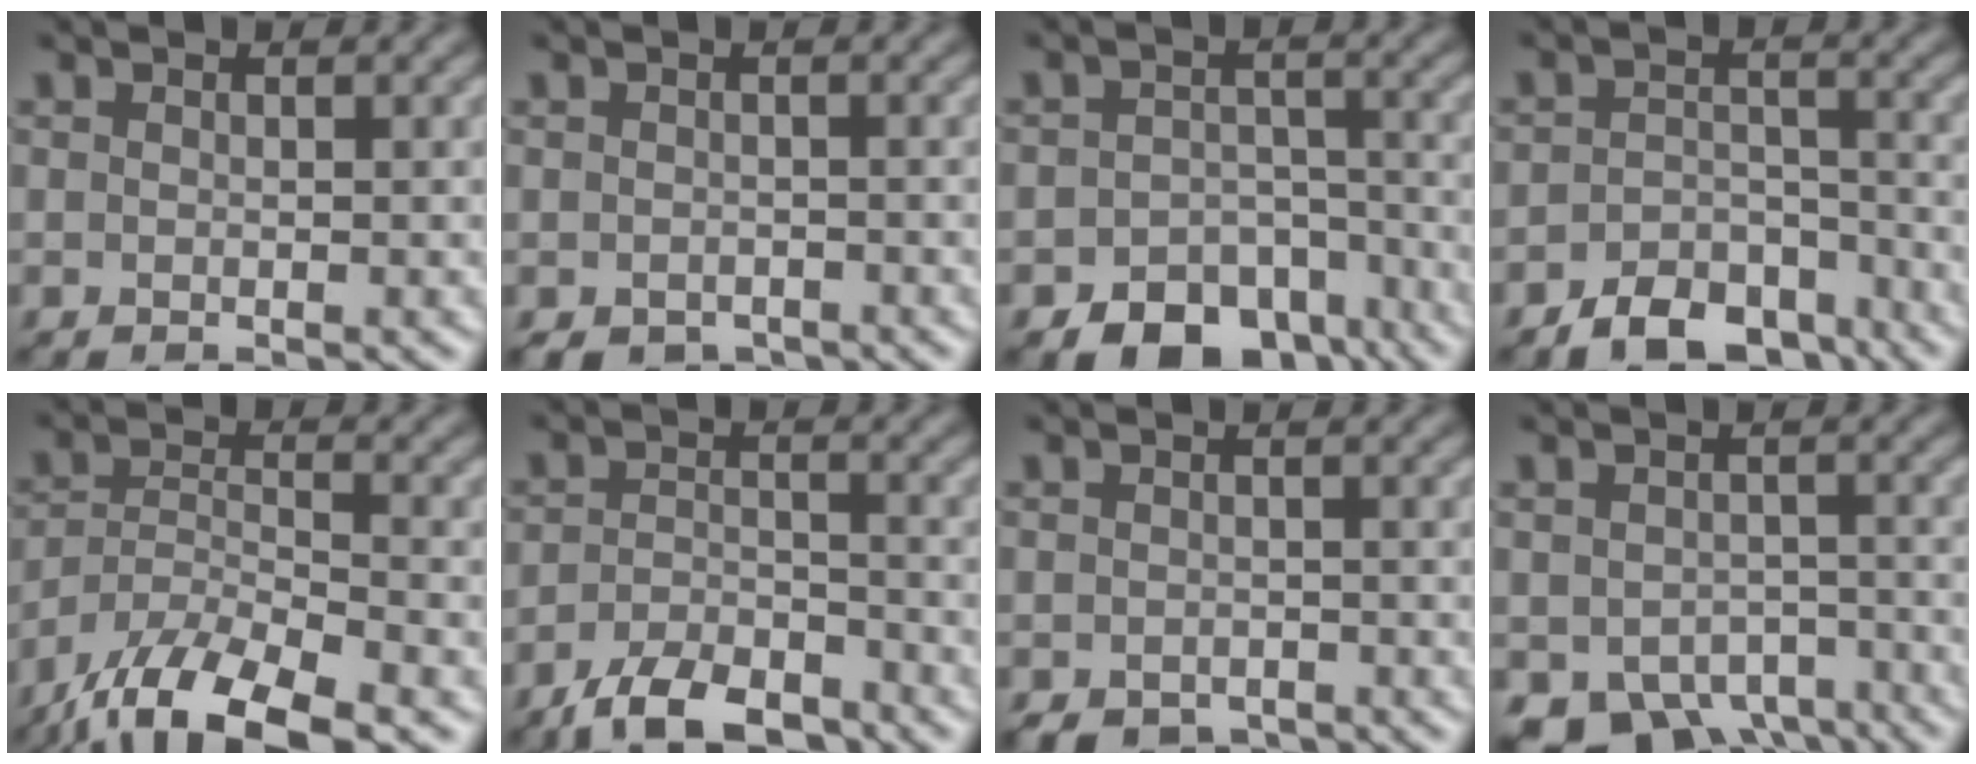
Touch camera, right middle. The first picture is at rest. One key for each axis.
{"total": 1.4, "fx": -1.0, "fy": 0.9, "fz": 0.4, "tx": -0.010, "ty": -0.008, "tz": -0.013}
{"total": 7.6, "fx": -5.5, "fy": 4.3, "fz": 2.9, "tx": -0.036, "ty": -0.015, "tz": -0.086}
{"total": 5.6, "fx": -4.4, "fy": 2.7, "fz": 2.2, "tx": -0.034, "ty": -0.002, "tz": -0.076}
{"total": 10.3, "fx": -8.2, "fy": 2.9, "fz": 5.6, "tx": -0.108, "ty": -0.009, "tz": -0.155}
{"total": 6.0, "fx": -4.9, "fy": 2.1, "fz": 2.8, "tx": -0.048, "ty": -0.002, "tz": -0.092}
{"total": 2.0, "fx": -1.4, "fy": 1.2, "fz": 0.6, "tx": -0.010, "ty": -0.008, "tz": -0.021}
{"total": 6.8, "fx": -4.3, "fy": 4.1, "fz": 3.1, "tx": -0.051, "ty": -0.023, "tz": -0.064}